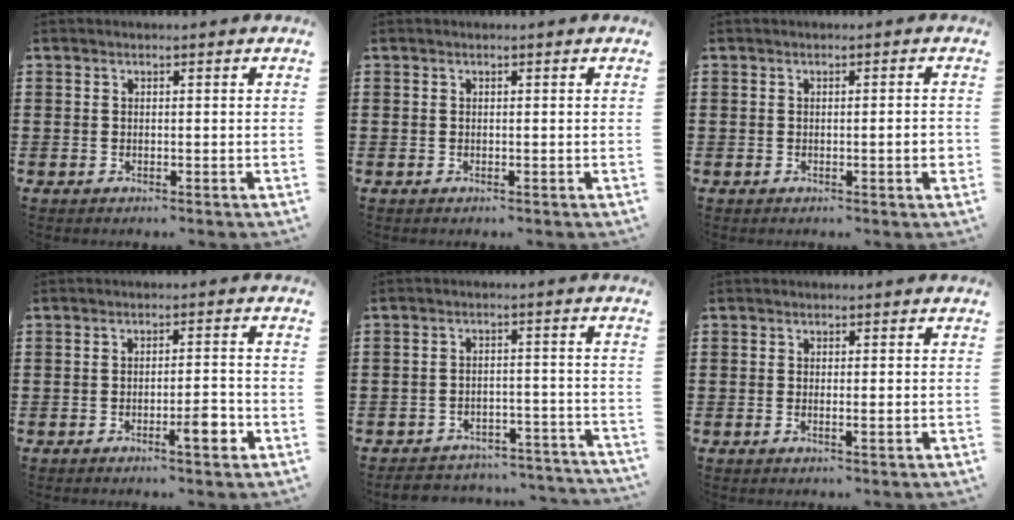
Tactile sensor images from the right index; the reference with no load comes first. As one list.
[{"total": 0.0}, {"total": 2.0, "force": [-0.4, 0.0, 2.0], "torque": [-0.031, -0.006, -0.007]}, {"total": 4.7, "force": [-2.2, 0.8, 4.1], "torque": [-0.055, -0.004, -0.036]}, {"total": 3.8, "force": [-3.7, 0.6, 0.4], "torque": [-0.012, 0.003, -0.078]}, {"total": 0.9, "force": [-0.1, 0.0, 0.9], "torque": [-0.016, -0.004, -0.001]}]